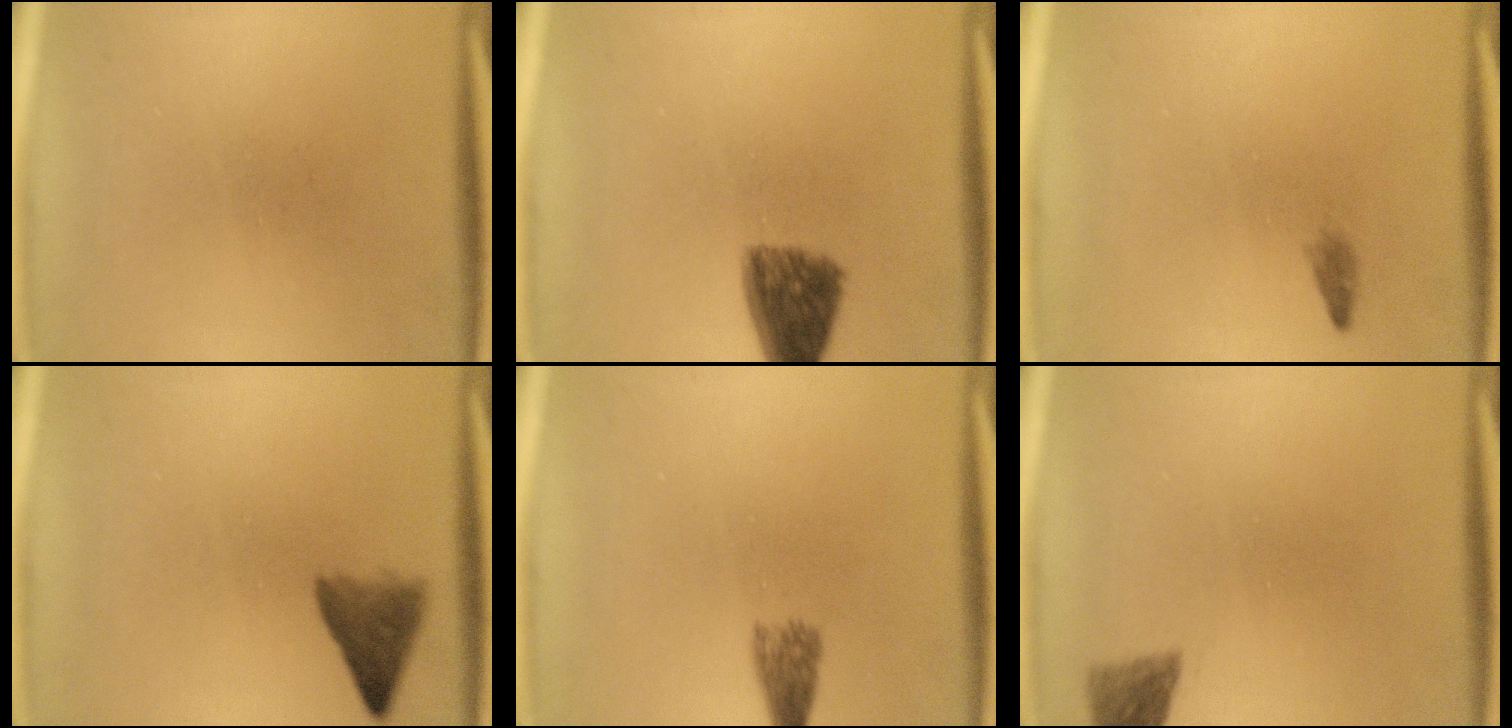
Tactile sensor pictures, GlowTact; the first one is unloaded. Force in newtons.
{"total": 7.8}
{"total": 0.8}
{"total": 4.2}
{"total": 2.7}
{"total": 2.8}